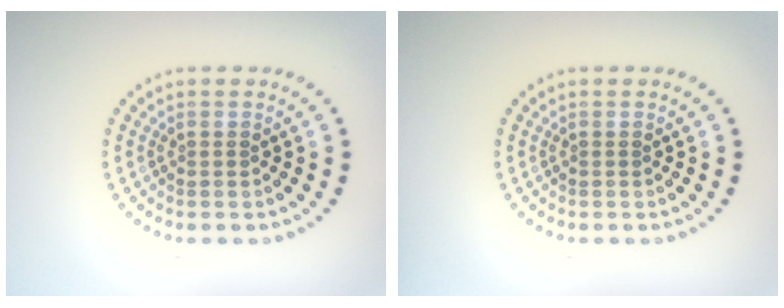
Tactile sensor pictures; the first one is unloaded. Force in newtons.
{"total": 0.0}